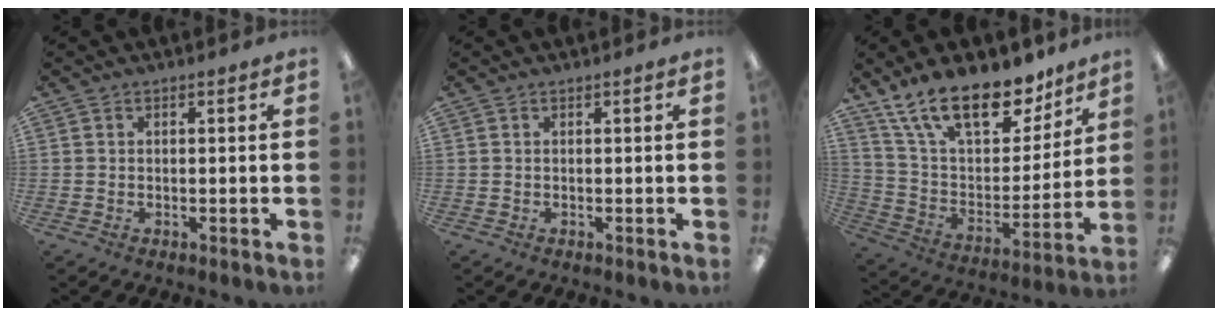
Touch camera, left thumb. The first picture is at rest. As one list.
[{"total": 0.0}, {"total": 21.1, "force": [15.2, 9.2, 11.3], "torque": [-0.202, -0.090, 0.272]}]